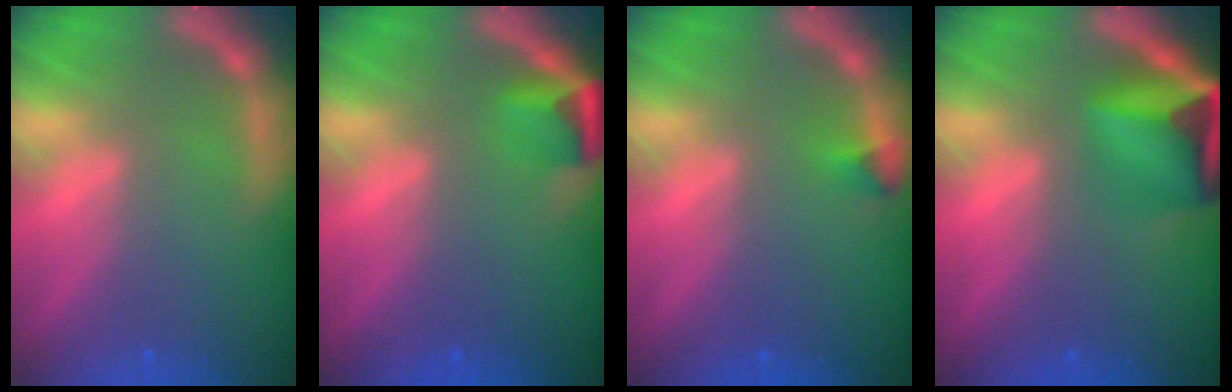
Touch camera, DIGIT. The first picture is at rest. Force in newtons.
{"total": 2.9}
{"total": 0.9}
{"total": 8.4}